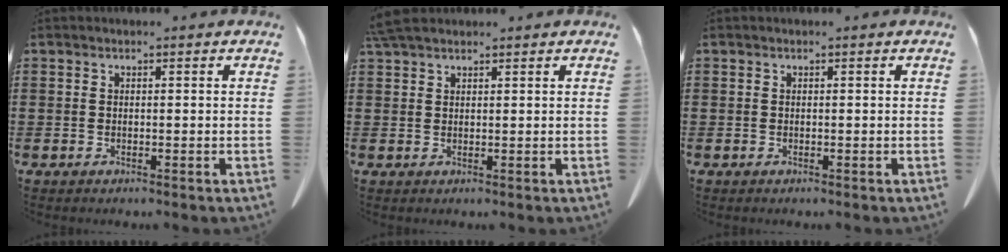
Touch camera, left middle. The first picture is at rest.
{"total": 3.0, "force": [2.6, 0.7, 1.4], "torque": [-0.036, 0.002, 0.050]}
{"total": 0.0}